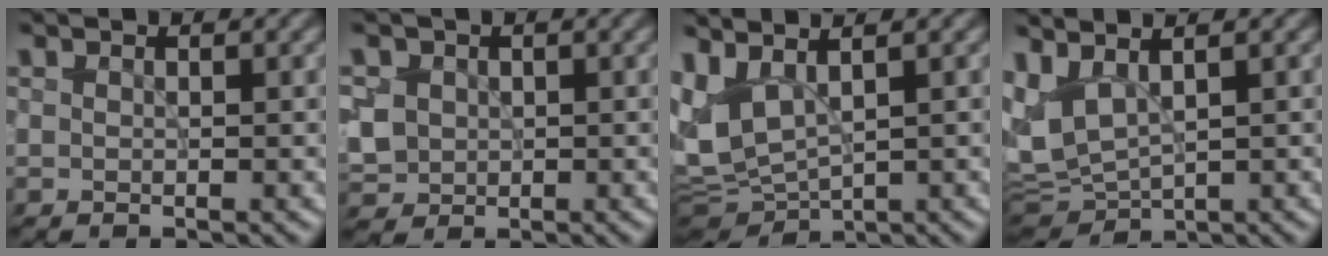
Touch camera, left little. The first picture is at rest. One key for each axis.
{"total": 3.9, "fx": 0.5, "fy": 3.4, "fz": 1.7, "tx": -0.054, "ty": 0.012, "tz": 0.014}
{"total": 5.7, "fx": 1.6, "fy": 2.7, "fz": 4.7, "tx": -0.114, "ty": -0.002, "tz": 0.034}
{"total": 5.2, "fx": 1.7, "fy": 2.6, "fz": 4.2, "tx": -0.103, "ty": 0.002, "tz": 0.035}